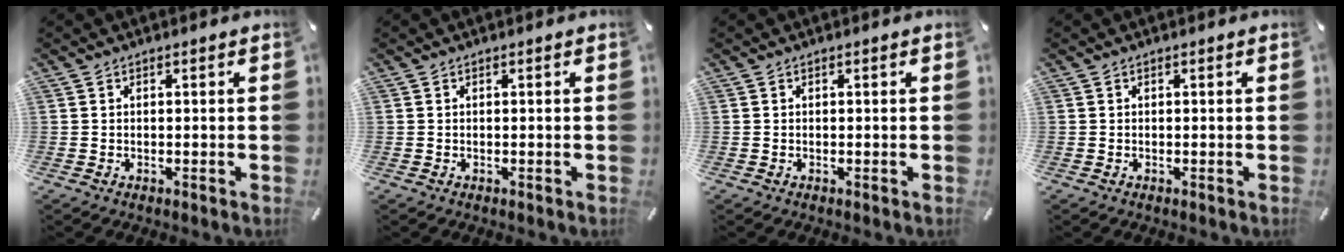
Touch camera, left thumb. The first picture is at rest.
{"total": 0.0}
{"total": 0.0}
{"total": 0.0}